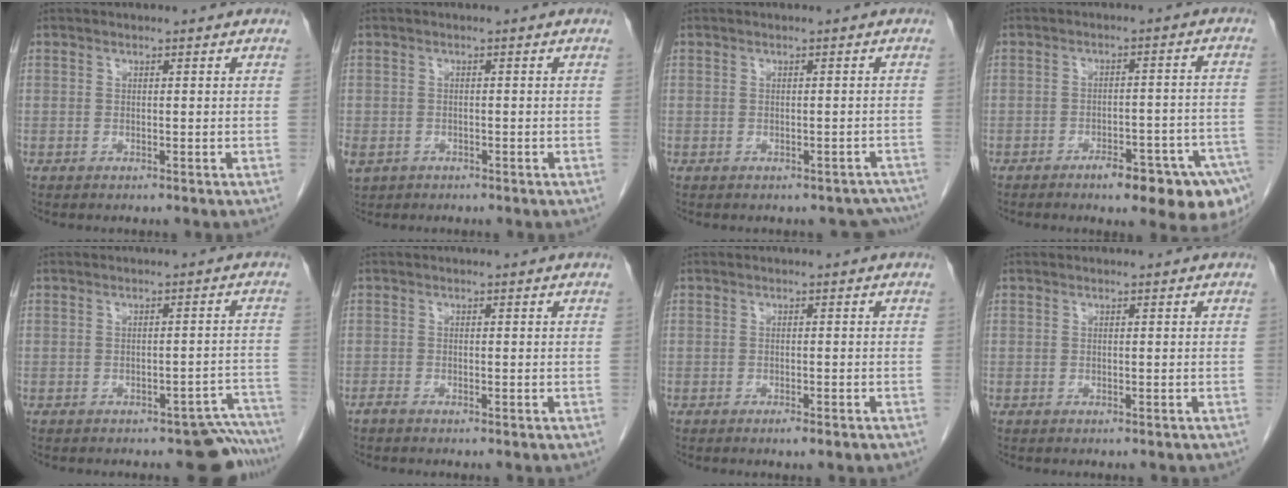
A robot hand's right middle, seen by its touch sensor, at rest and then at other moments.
{"total": 4.7, "force": [-2.7, 3.5, 1.7], "torque": [-0.048, -0.005, -0.041]}
{"total": 4.9, "force": [-4.3, 2.2, 0.6], "torque": [0.012, 0.005, -0.039]}
{"total": 11.8, "force": [-7.7, 2.0, 8.6], "torque": [-0.048, 0.022, -0.099]}
{"total": 7.7, "force": [-7.3, 1.8, 1.6], "torque": [0.018, 0.023, -0.083]}
{"total": 1.0, "force": [-0.9, 0.0, 0.4], "torque": [-0.008, -0.002, -0.014]}
{"total": 1.6, "force": [-1.1, 0.0, 1.2], "torque": [-0.014, -0.004, -0.015]}
{"total": 0.5, "force": [-0.5, -0.1, 0.1], "torque": [-0.005, -0.002, -0.009]}